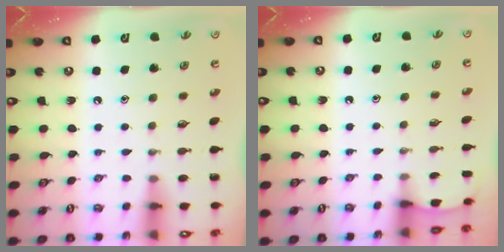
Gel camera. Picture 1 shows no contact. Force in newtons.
{"total": 2.2, "press": 2.2, "slide": 0.2}